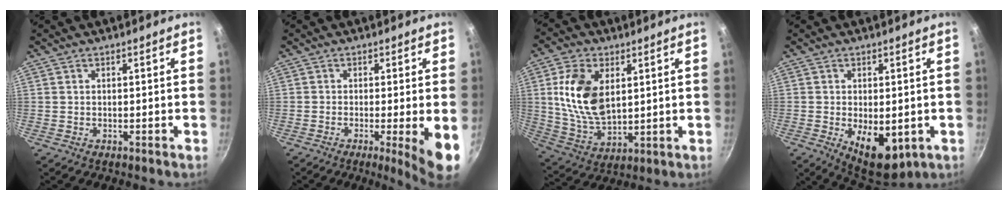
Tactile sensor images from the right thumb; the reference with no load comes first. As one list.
[{"total": 7.4, "force": [-1.6, 0.5, 7.2], "torque": [-0.101, -0.008, -0.021]}, {"total": 14.1, "force": [3.3, 8.5, 10.8], "torque": [-0.191, -0.019, 0.072]}, {"total": 10.4, "force": [-2.2, 5.6, 8.4], "torque": [-0.094, -0.009, -0.015]}]